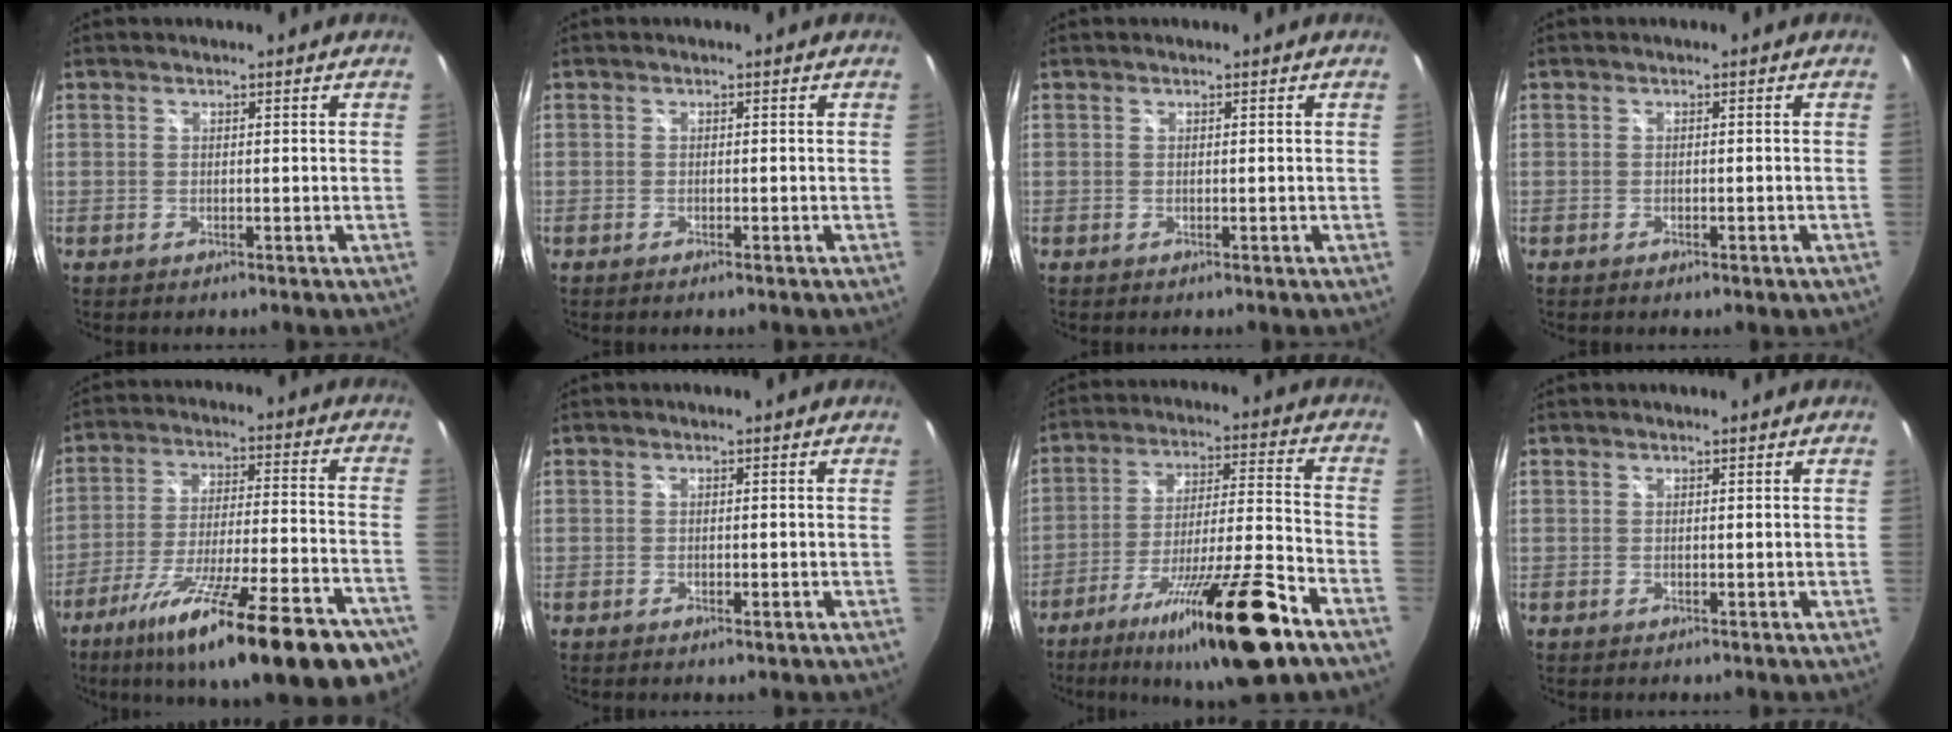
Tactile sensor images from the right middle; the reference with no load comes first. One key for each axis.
{"total": 1.0, "fx": -0.8, "fy": 0.0, "fz": 0.6, "tx": -0.012, "ty": -0.002, "tz": -0.015}
{"total": 0.0}
{"total": 1.7, "fx": -1.1, "fy": 0.7, "fz": 1.0, "tx": -0.018, "ty": -0.005, "tz": -0.015}
{"total": 27.4, "fx": -18.8, "fy": 5.3, "fz": 19.2, "tx": -0.311, "ty": -0.069, "tz": -0.276}
{"total": 1.1, "fx": -0.6, "fy": 0.4, "fz": 0.9, "tx": -0.014, "ty": -0.002, "tz": -0.011}
{"total": 20.7, "fx": -13.7, "fy": 1.1, "fz": 15.5, "tx": -0.276, "ty": -0.030, "tz": -0.225}
{"total": 0.0}